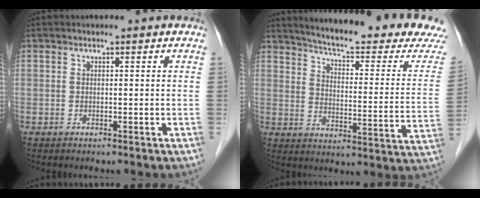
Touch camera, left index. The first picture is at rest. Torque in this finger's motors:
{"motor_torque": [-0.29, -0.65, 0.29, 0.07]}